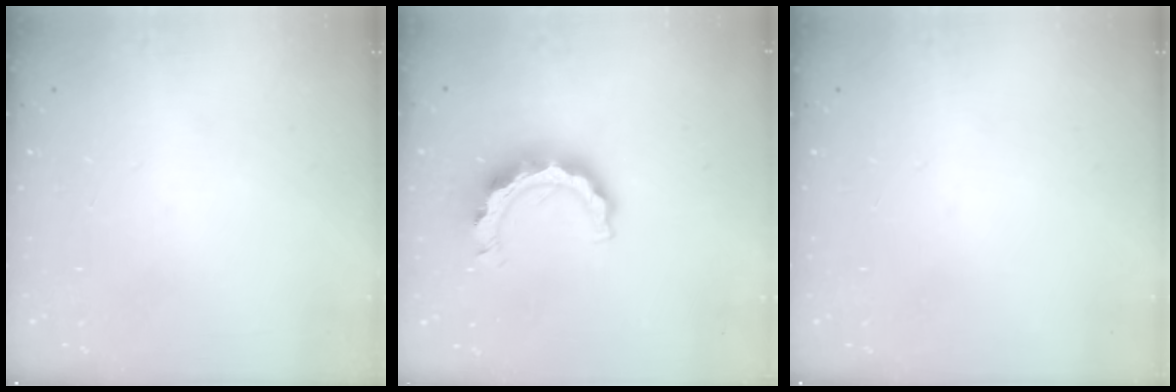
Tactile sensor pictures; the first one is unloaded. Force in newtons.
{"total": 11.2, "press": 11.1, "slide": 1.1}
{"total": 0.0}